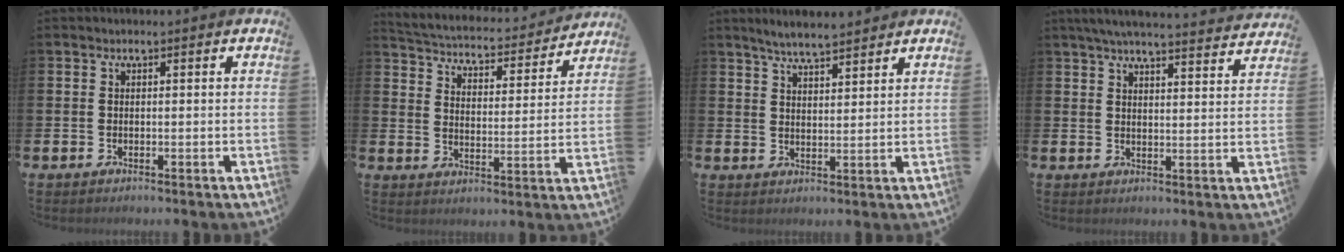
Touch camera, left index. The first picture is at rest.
{"total": 4.4, "force": [4.2, 0.9, 0.6], "torque": [-0.037, -0.041, 0.065]}
{"total": 4.9, "force": [4.7, 0.4, 1.1], "torque": [-0.027, -0.022, 0.085]}
{"total": 5.3, "force": [5.1, 0.0, 1.4], "torque": [-0.036, -0.031, 0.089]}